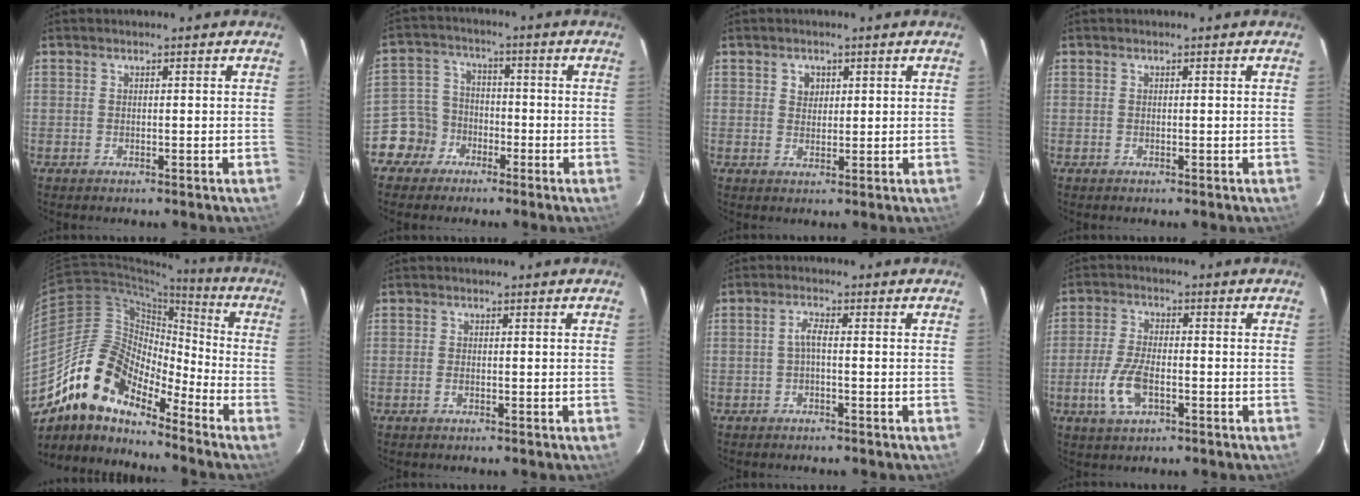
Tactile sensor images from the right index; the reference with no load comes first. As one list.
[{"total": 7.0, "force": [-4.1, 5.6, 0.4], "torque": [-0.022, 0.030, -0.084]}, {"total": 2.5, "force": [1.0, 2.2, 0.8], "torque": [-0.008, 0.008, 0.016]}, {"total": 0.0}, {"total": 15.2, "force": [-12.0, 5.9, 7.3], "torque": [-0.126, 0.010, -0.237]}, {"total": 0.9, "force": [-0.4, 0.4, 0.7], "torque": [-0.016, 0.000, -0.007]}, {"total": 1.9, "force": [-0.6, 0.3, 1.8], "torque": [-0.038, 0.007, -0.013]}, {"total": 11.5, "force": [-3.7, 5.8, 9.2], "torque": [-0.203, -0.003, -0.063]}]